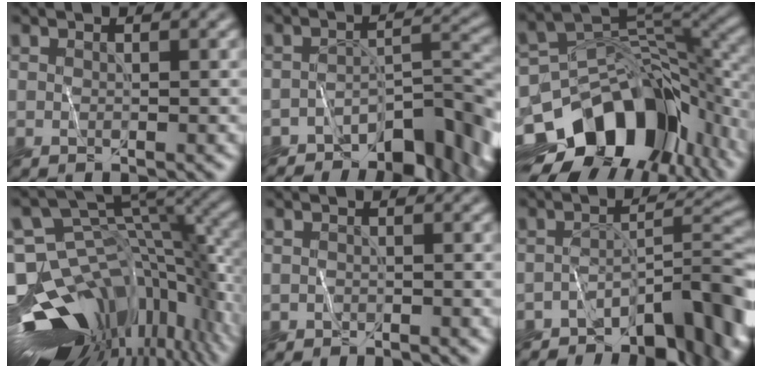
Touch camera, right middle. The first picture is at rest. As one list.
[{"total": 8.0, "force": [-5.9, 3.2, 4.3], "torque": [-0.046, 0.002, -0.093]}, {"total": 15.3, "force": [-7.6, 9.5, 9.2], "torque": [-0.161, 0.008, -0.114]}, {"total": 15.7, "force": [-6.1, 8.7, 11.6], "torque": [-0.209, 0.009, -0.084]}, {"total": 0.7, "force": [-0.7, 0.1, -0.2], "torque": [0.005, 0.001, -0.011]}, {"total": 10.3, "force": [-6.9, 3.8, 6.6], "torque": [-0.074, 0.006, -0.110]}]